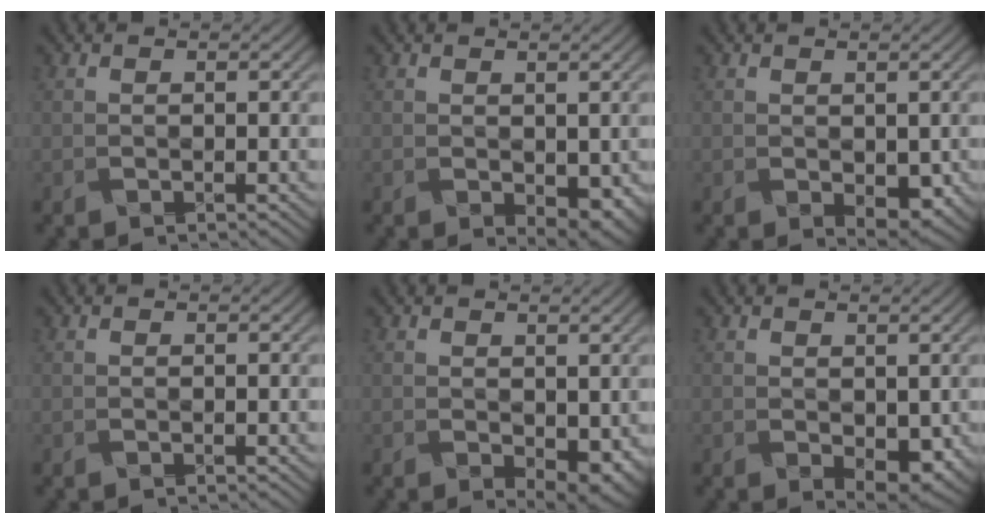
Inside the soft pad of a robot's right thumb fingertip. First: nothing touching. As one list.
[{"total": 3.1, "force": [-0.5, 1.9, 2.4], "torque": [-0.036, -0.009, 0.008]}, {"total": 2.6, "force": [-0.4, 1.6, 2.1], "torque": [-0.035, -0.010, 0.007]}, {"total": 0.0}, {"total": 3.7, "force": [-0.3, 2.2, 3.0], "torque": [-0.047, -0.011, 0.014]}, {"total": 3.5, "force": [-0.5, 2.1, 2.8], "torque": [-0.044, -0.012, 0.007]}]